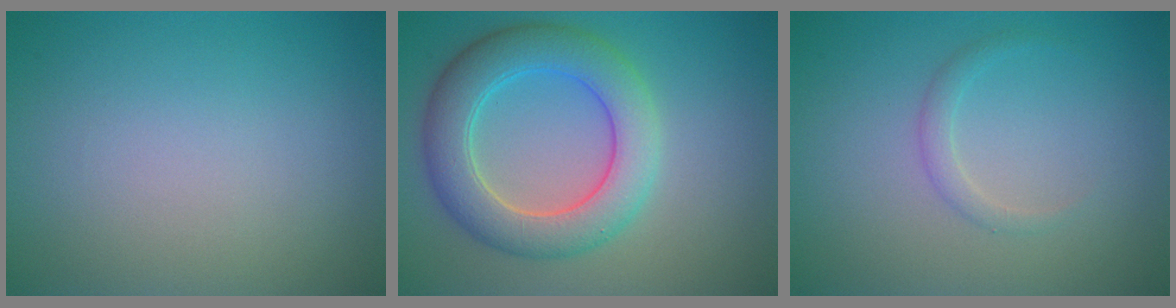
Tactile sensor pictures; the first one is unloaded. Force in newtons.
{"total": 6.5, "press": 6.5, "slide": 0.3}
{"total": 1.2, "press": 1.2, "slide": 0.0}